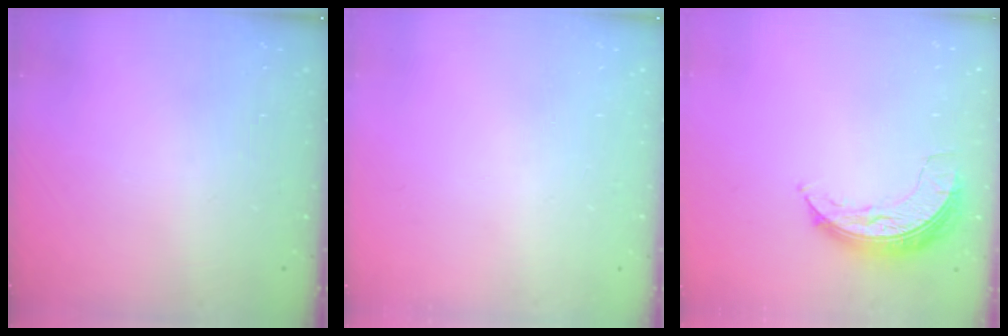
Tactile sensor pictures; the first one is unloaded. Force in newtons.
{"total": 0.0}
{"total": 7.7, "press": 7.7, "slide": 0.3}